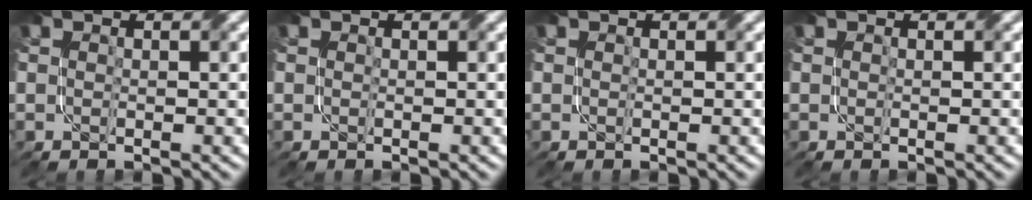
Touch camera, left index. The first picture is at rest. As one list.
[{"total": 0.0}, {"total": 0.0}, {"total": 0.0}]